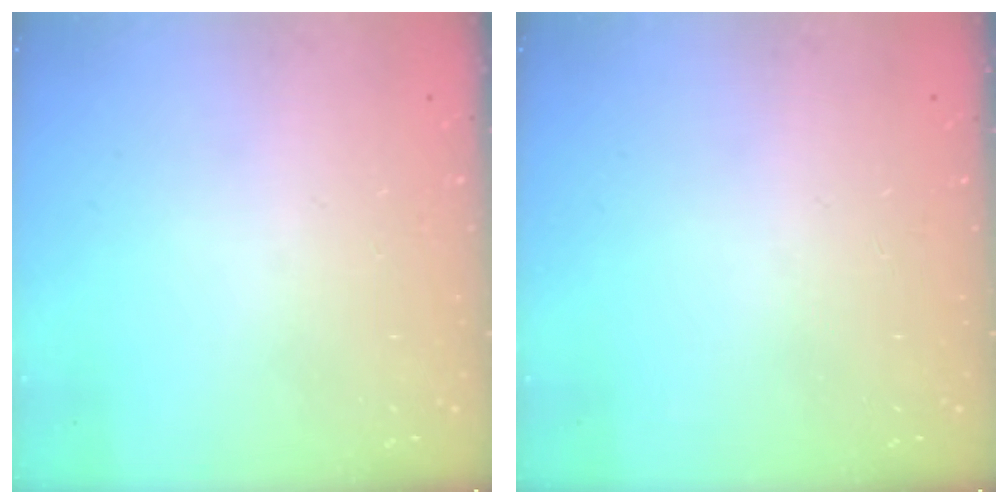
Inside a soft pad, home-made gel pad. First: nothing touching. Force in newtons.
{"total": 0.0}